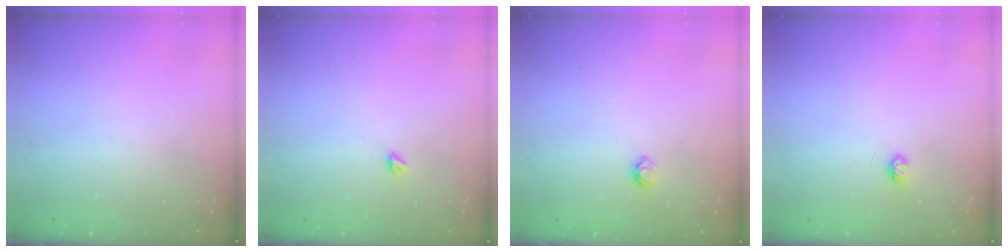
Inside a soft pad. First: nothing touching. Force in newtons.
{"total": 2.9, "press": 2.9, "slide": 0.5}
{"total": 4.9, "press": 4.9, "slide": 0.8}
{"total": 3.2, "press": 3.2, "slide": 0.3}